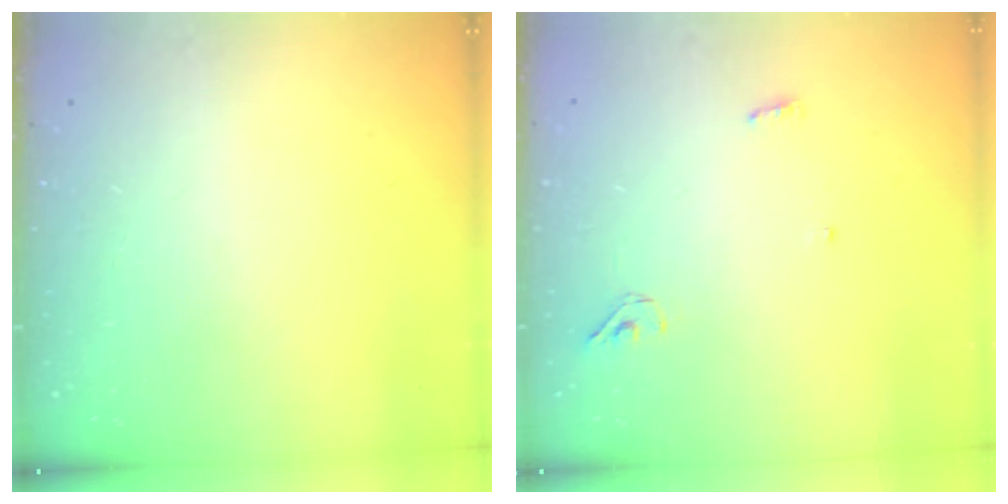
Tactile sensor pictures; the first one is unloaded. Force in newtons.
{"total": 3.6, "press": 3.5, "slide": 0.9}